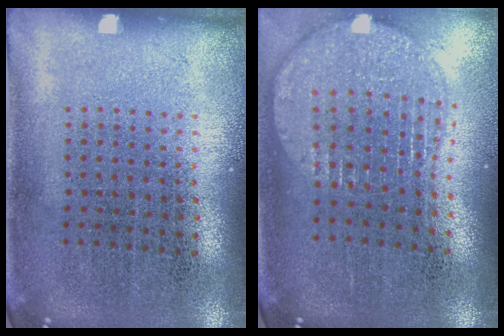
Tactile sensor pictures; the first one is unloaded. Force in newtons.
{"total": 1.9, "press": 1.6, "slide": 1.0}